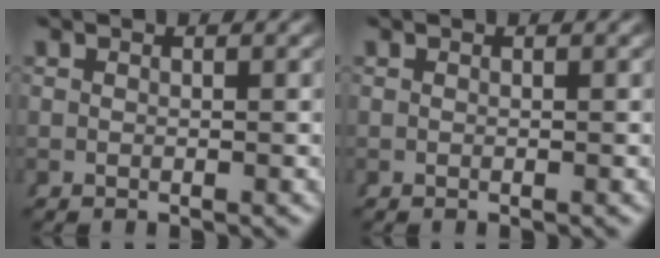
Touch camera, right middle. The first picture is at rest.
{"total": 0.0}